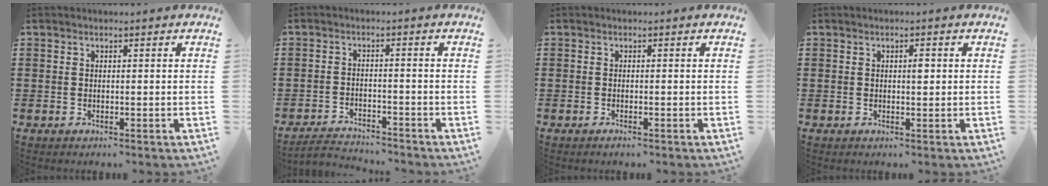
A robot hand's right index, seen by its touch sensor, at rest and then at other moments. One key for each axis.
{"total": 2.8, "fx": -2.8, "fy": 0.2, "fz": 0.1, "tx": -0.008, "ty": 0.002, "tz": -0.061}
{"total": 0.6, "fx": -0.4, "fy": 0.0, "fz": 0.4, "tx": -0.008, "ty": -0.002, "tz": -0.007}
{"total": 1.4, "fx": 0.2, "fy": 0.5, "fz": 1.3, "tx": -0.017, "ty": 0.000, "tz": 0.001}